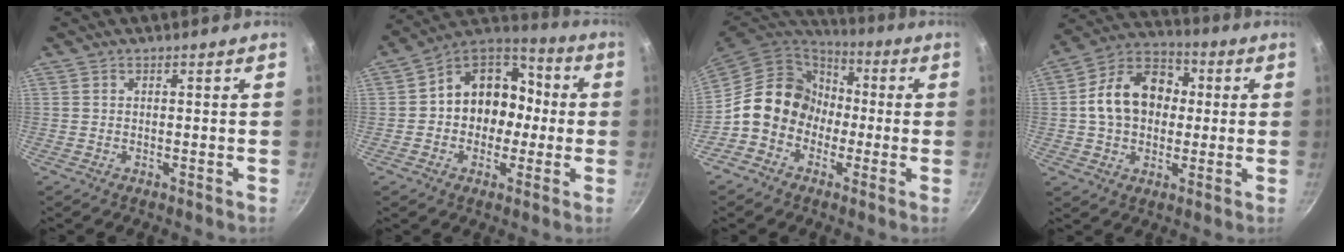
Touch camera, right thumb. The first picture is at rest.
{"total": 14.5, "force": [-0.8, 12.2, 7.9], "torque": [-0.068, 0.049, -0.029]}
{"total": 14.1, "force": [-2.0, 12.4, 6.5], "torque": [-0.060, 0.047, -0.044]}
{"total": 15.4, "force": [1.2, 11.8, 9.8], "torque": [-0.133, 0.032, 0.005]}